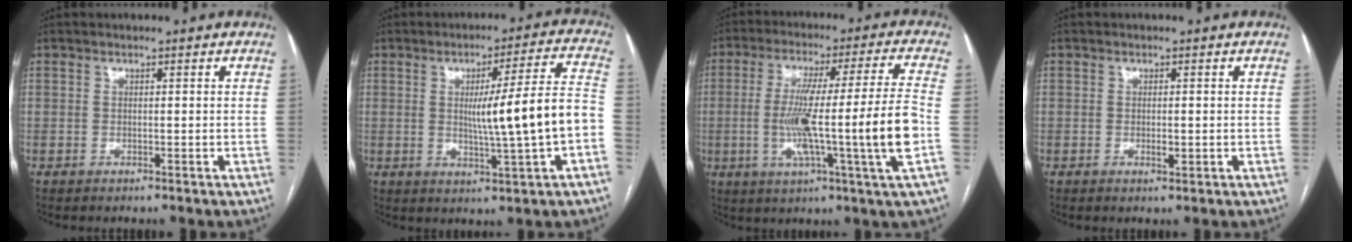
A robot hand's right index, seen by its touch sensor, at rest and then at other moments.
{"total": 12.4, "force": [-1.3, -0.5, 12.3], "torque": [-0.182, 0.008, -0.018]}
{"total": 17.9, "force": [-3.1, -1.6, 17.6], "torque": [-0.285, 0.000, -0.057]}
{"total": 1.4, "force": [-0.3, 0.4, 1.3], "torque": [-0.025, -0.003, -0.004]}